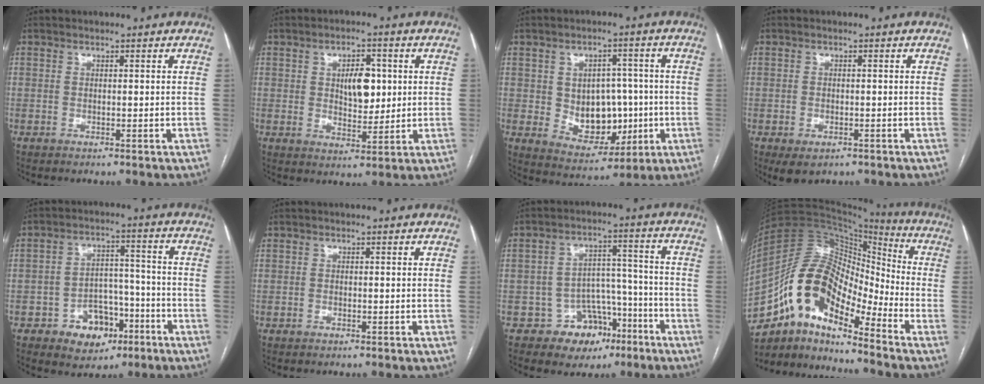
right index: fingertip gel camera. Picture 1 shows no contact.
{"total": 6.5, "force": [1.3, 3.5, 5.3], "torque": [-0.079, 0.005, 0.028]}
{"total": 10.5, "force": [-0.6, 7.3, 7.6], "torque": [-0.111, 0.016, 0.010]}
{"total": 3.3, "force": [-1.7, 1.9, 2.0], "torque": [-0.034, -0.006, -0.014]}
{"total": 8.6, "force": [-4.4, 6.1, 4.3], "torque": [-0.060, 0.025, -0.060]}
{"total": 0.0}
{"total": 8.6, "force": [-5.0, 6.6, 2.5], "torque": [-0.014, 0.040, -0.065]}
{"total": 14.8, "force": [-9.2, 5.7, 10.0], "torque": [-0.187, 0.053, -0.164]}